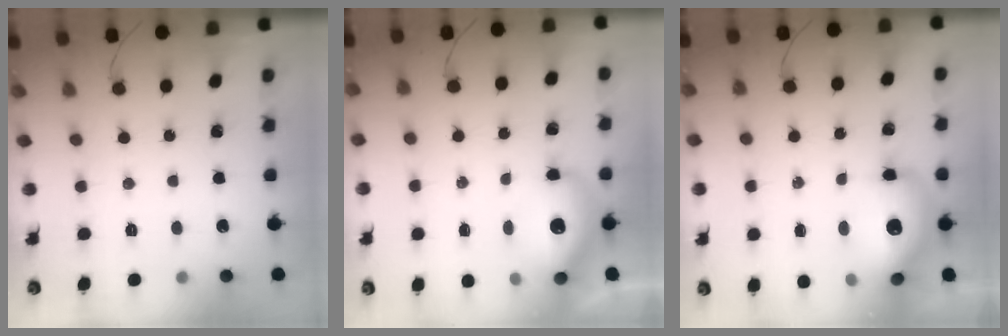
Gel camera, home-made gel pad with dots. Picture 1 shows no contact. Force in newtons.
{"total": 12.5, "press": 12.1, "slide": 2.9}
{"total": 17.1, "press": 16.6, "slide": 4.1}